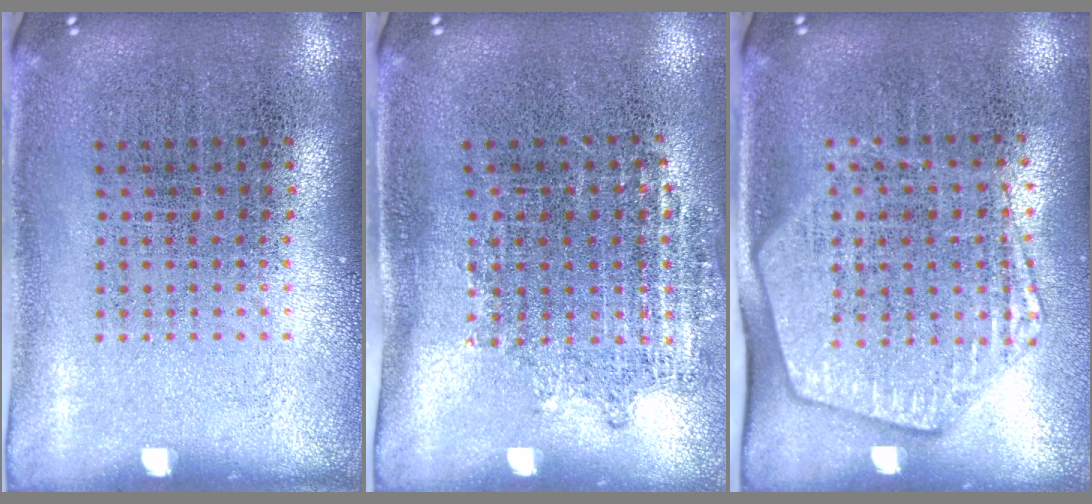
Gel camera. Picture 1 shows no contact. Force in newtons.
{"total": 1.1, "press": 0.9, "slide": 0.7}
{"total": 1.9, "press": 1.7, "slide": 0.9}